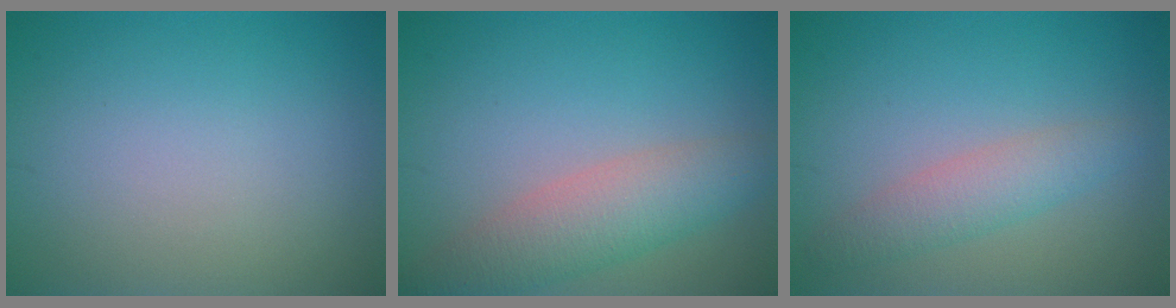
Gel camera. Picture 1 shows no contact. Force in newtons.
{"total": 4.7, "press": 4.7, "slide": 0.3}
{"total": 2.8, "press": 2.8, "slide": 0.1}